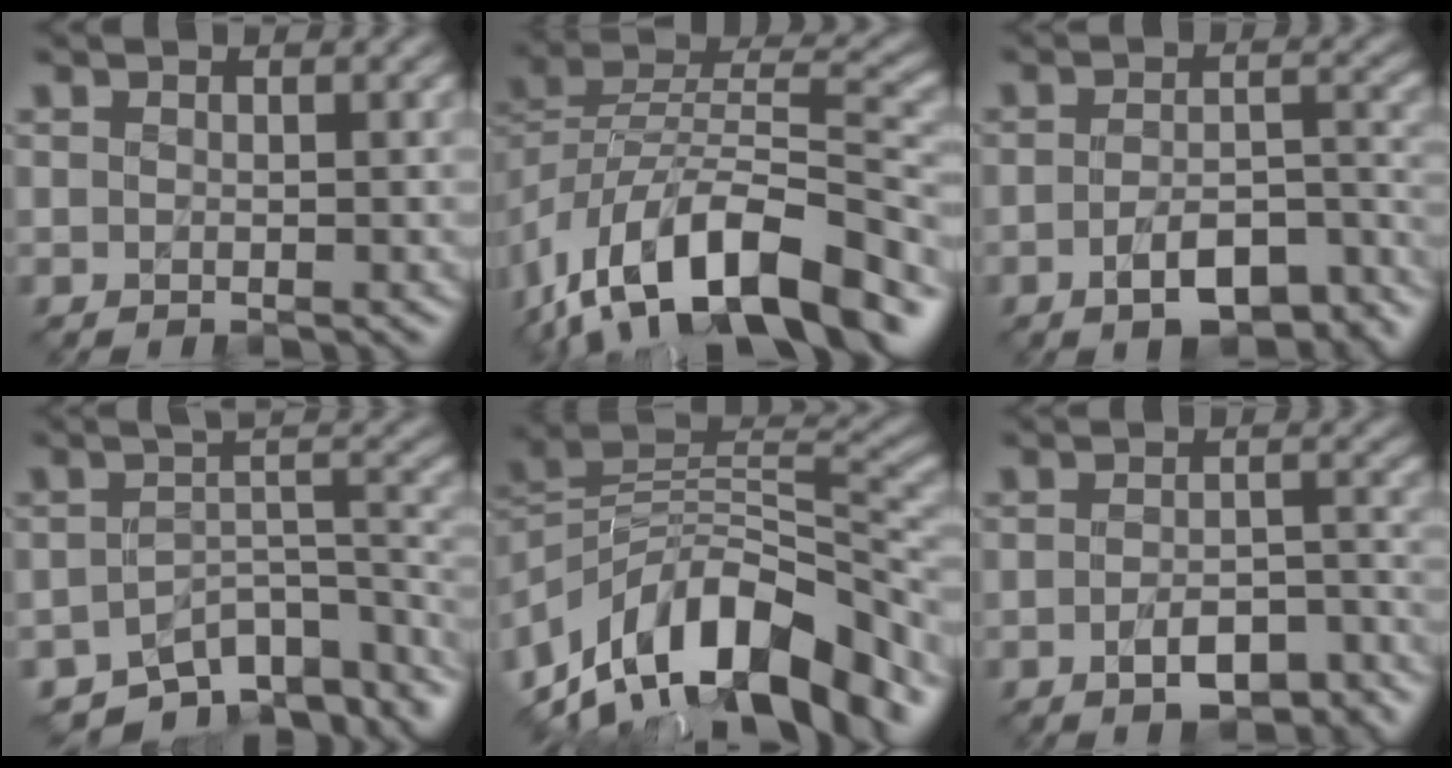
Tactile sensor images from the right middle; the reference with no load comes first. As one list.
[{"total": 15.1, "force": [-9.5, 6.7, 9.7], "torque": [-0.182, 0.009, -0.162]}, {"total": 8.1, "force": [-5.3, 3.2, 5.3], "torque": [-0.077, -0.009, -0.078]}, {"total": 8.6, "force": [-6.6, 3.3, 4.5], "torque": [-0.057, -0.019, -0.094]}, {"total": 13.2, "force": [-7.7, 6.1, 8.8], "torque": [-0.155, 0.033, -0.145]}, {"total": 6.4, "force": [-4.1, 2.6, 4.1], "torque": [-0.060, -0.004, -0.058]}]